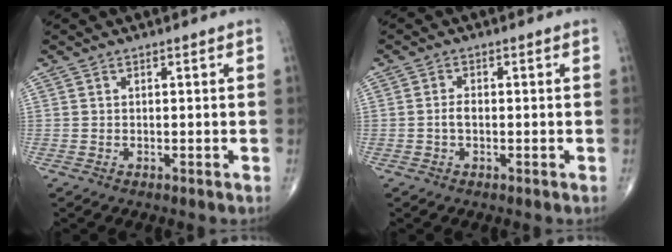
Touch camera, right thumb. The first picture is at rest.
{"total": 1.8, "force": [-0.4, 1.0, 1.4], "torque": [-0.028, 0.005, -0.009]}